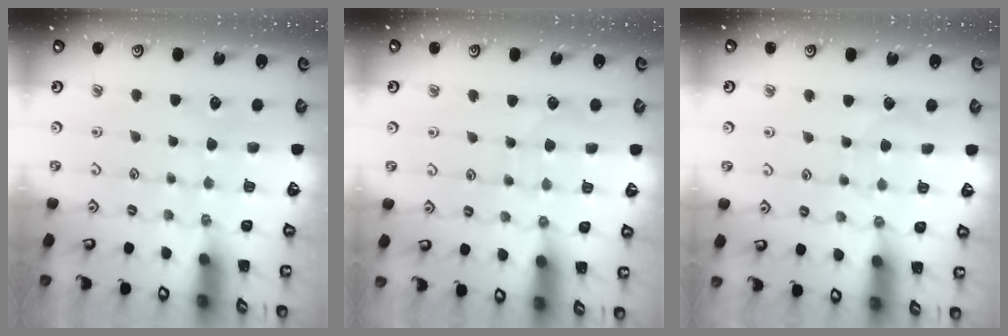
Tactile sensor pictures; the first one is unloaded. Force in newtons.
{"total": 4.2, "press": 4.2, "slide": 0.4}
{"total": 2.8, "press": 2.8, "slide": 0.3}